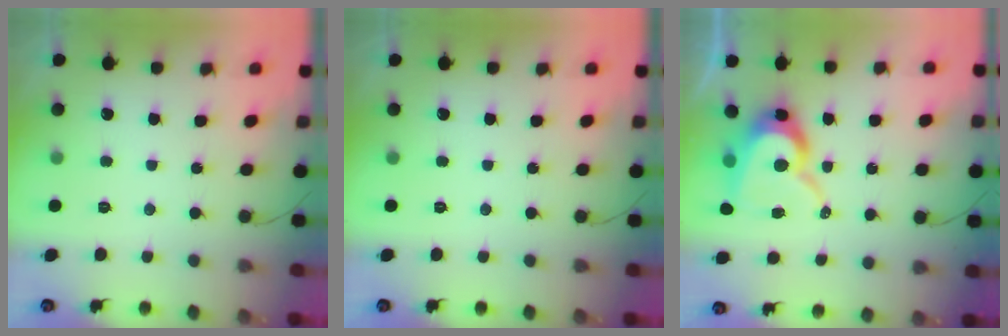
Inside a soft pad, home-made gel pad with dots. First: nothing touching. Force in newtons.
{"total": 0.0}
{"total": 12.7, "press": 12.7, "slide": 0.9}